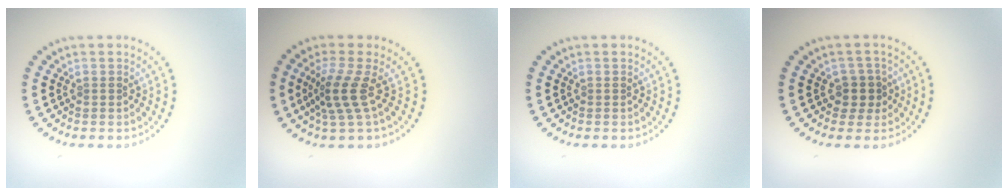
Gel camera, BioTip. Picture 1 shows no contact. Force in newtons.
{"total": 3.0, "press": 2.2, "slide": 2.1}
{"total": 0.0}
{"total": 2.2, "press": 1.7, "slide": 1.3}